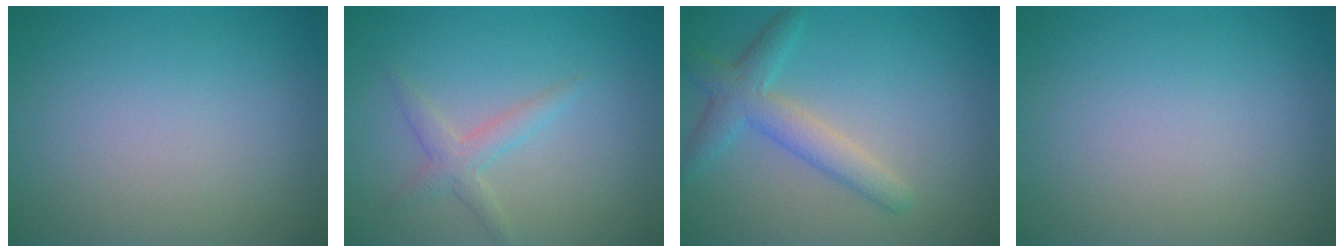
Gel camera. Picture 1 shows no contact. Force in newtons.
{"total": 2.0, "press": 2.0, "slide": 0.0}
{"total": 3.5, "press": 3.5, "slide": 0.1}
{"total": 0.0}